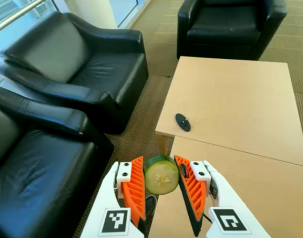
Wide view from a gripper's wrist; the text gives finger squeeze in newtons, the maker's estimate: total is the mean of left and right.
{"total": 12.0, "left": 11.0, "right": 12.9}